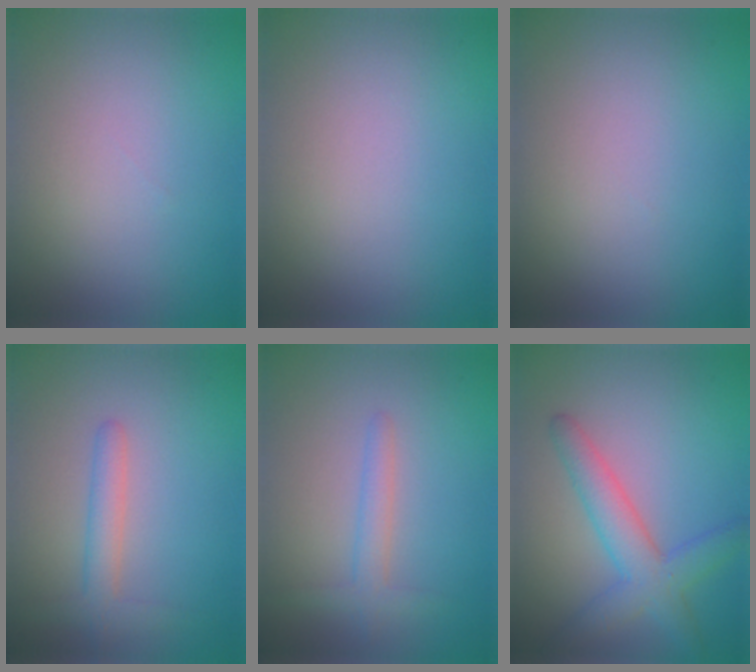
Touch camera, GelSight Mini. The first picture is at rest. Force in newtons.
{"total": 0.0}
{"total": 0.0}
{"total": 2.6, "press": 2.6, "slide": 0.1}
{"total": 2.1, "press": 2.1, "slide": 0.2}
{"total": 4.5, "press": 4.5, "slide": 0.2}